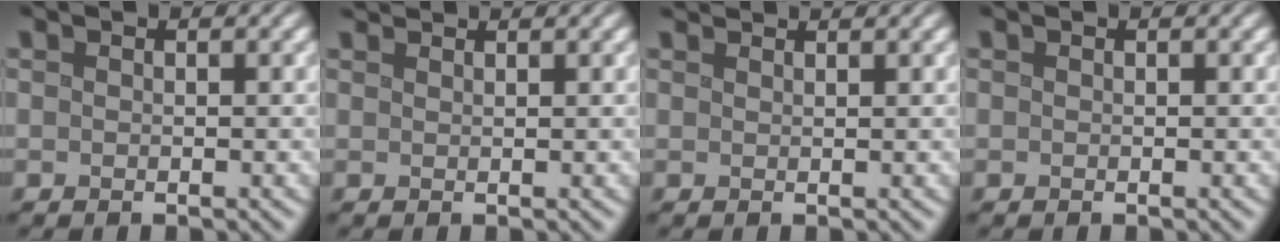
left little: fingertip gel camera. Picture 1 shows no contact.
{"total": 1.8, "force": [1.7, 0.1, 0.5], "torque": [-0.009, 0.002, 0.018]}
{"total": 2.2, "force": [2.0, 0.3, 0.8], "torque": [-0.008, 0.001, 0.019]}
{"total": 0.0}